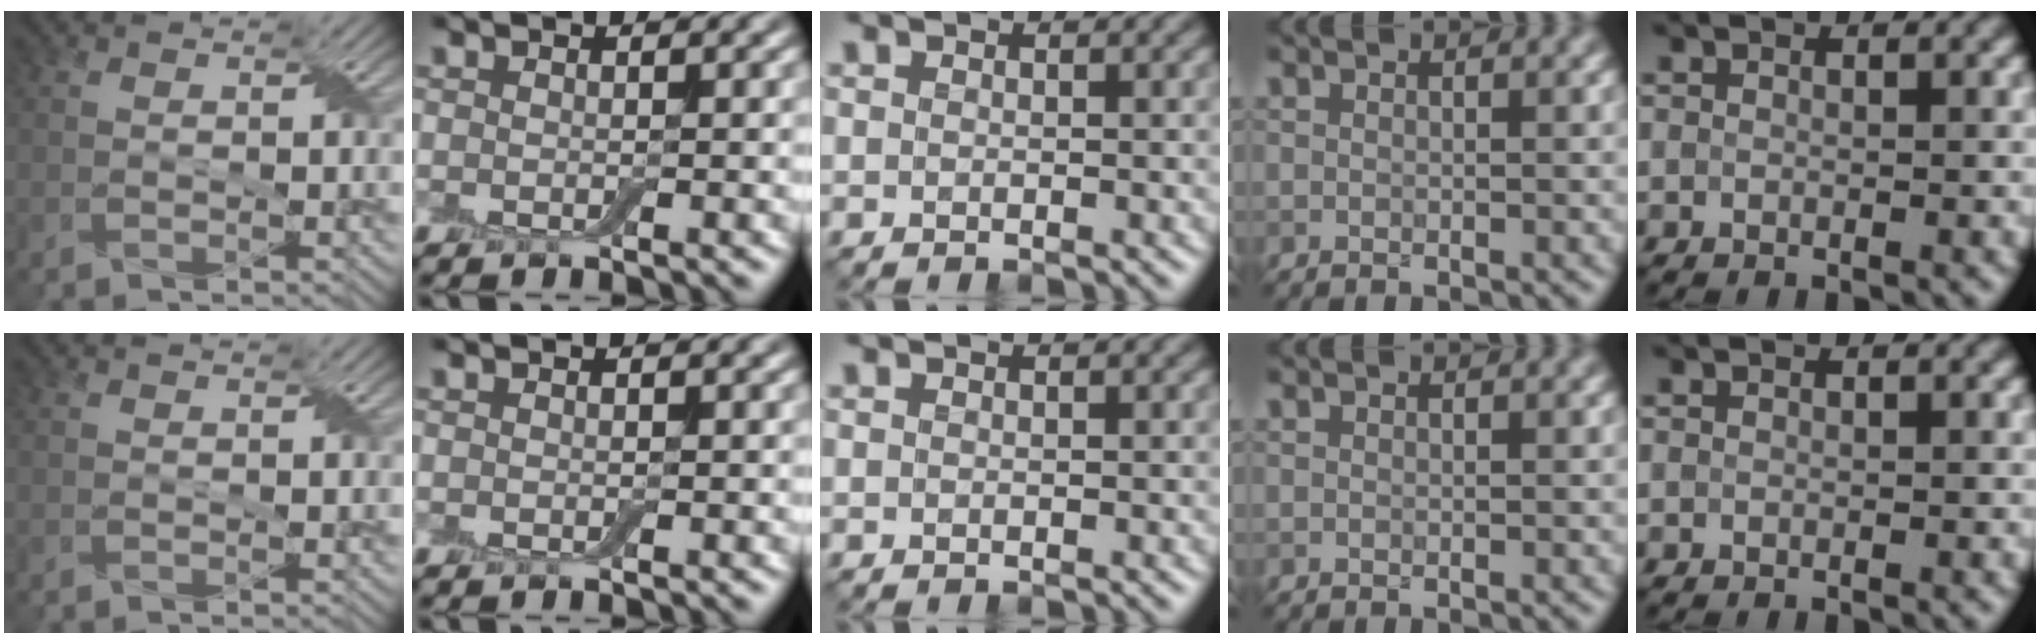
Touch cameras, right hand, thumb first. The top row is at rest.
{}